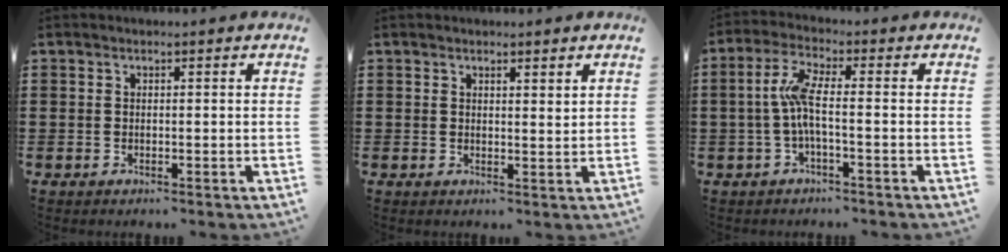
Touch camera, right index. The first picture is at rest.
{"total": 1.5, "force": [1.3, 0.4, 0.6], "torque": [-0.005, -0.001, 0.023]}
{"total": 5.8, "force": [-0.9, 1.1, 5.7], "torque": [-0.127, -0.004, -0.027]}